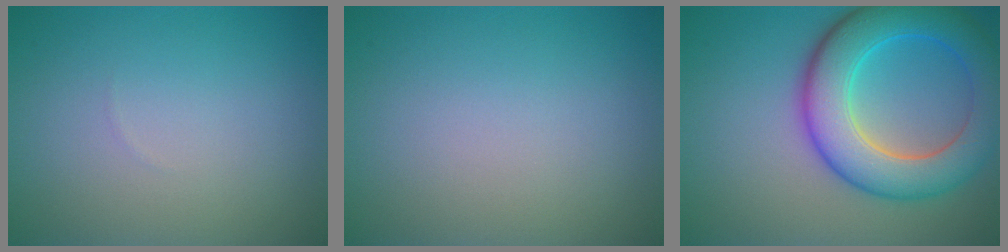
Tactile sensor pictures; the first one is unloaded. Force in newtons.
{"total": 0.0}
{"total": 8.6, "press": 8.6, "slide": 0.2}